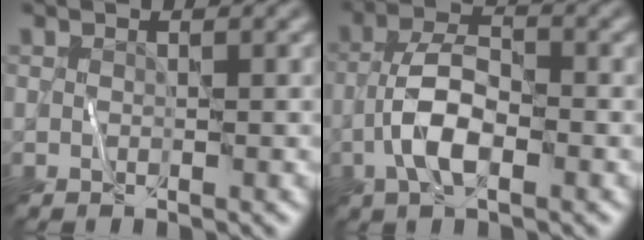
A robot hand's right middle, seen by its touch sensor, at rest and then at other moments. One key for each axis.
{"total": 4.7, "fx": -1.7, "fy": 1.8, "fz": 4.0, "tx": -0.074, "ty": 0.011, "tz": -0.040}